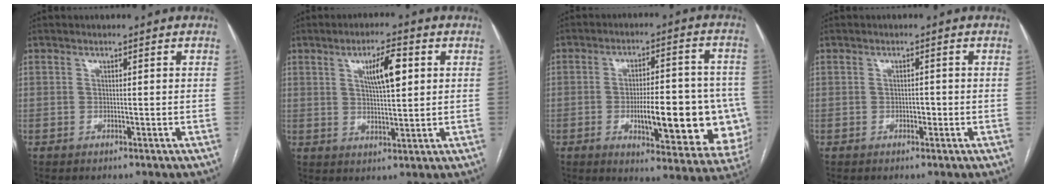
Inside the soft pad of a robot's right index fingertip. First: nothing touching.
{"total": 7.1, "force": [2.3, 1.6, 6.5], "torque": [-0.112, 0.007, 0.041]}
{"total": 18.6, "force": [-3.7, 5.3, 17.5], "torque": [-0.175, 0.018, -0.030]}
{"total": 1.2, "force": [-0.3, 0.7, 0.9], "torque": [-0.012, 0.002, -0.004]}